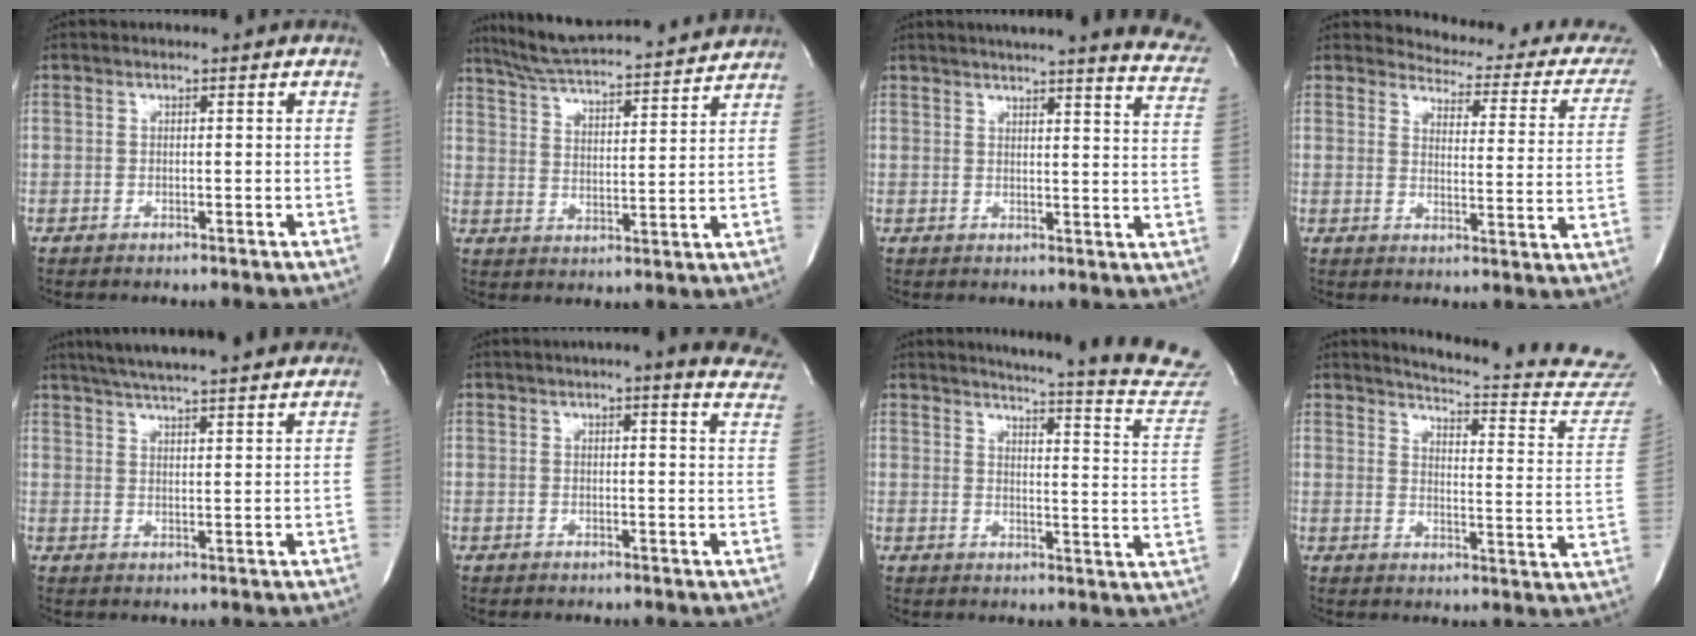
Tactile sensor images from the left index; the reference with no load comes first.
{"total": 19.2, "force": [17.9, 1.6, 6.8], "torque": [-0.114, 0.010, 0.261]}
{"total": 16.9, "force": [15.2, 1.0, 7.3], "torque": [-0.089, -0.058, 0.160]}
{"total": 16.9, "force": [16.0, 4.1, 3.6], "torque": [-0.018, -0.079, 0.154]}
{"total": 21.2, "force": [18.8, 1.8, 9.6], "torque": [-0.163, 0.015, 0.250]}
{"total": 12.8, "force": [11.2, 1.3, 6.2], "torque": [-0.065, -0.030, 0.106]}
{"total": 21.6, "force": [20.7, 0.0, 6.3], "torque": [-0.087, -0.136, 0.219]}
{"total": 21.3, "force": [20.7, 0.1, 4.8], "torque": [-0.068, -0.150, 0.229]}